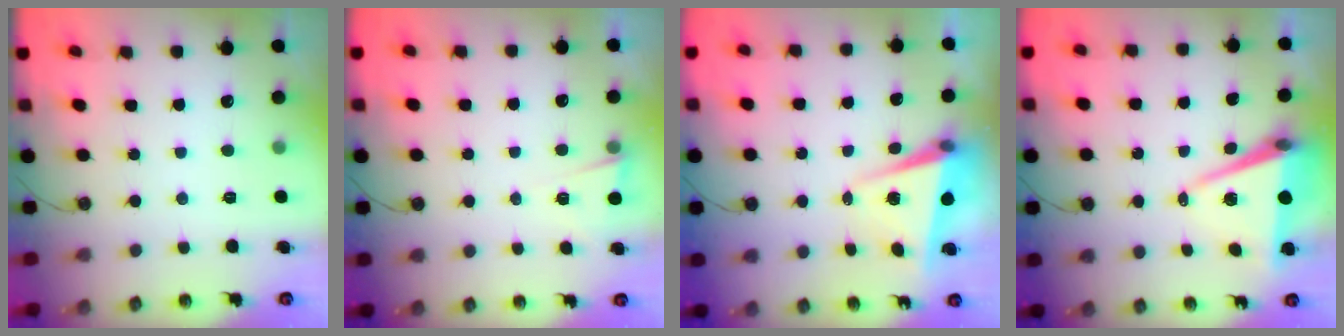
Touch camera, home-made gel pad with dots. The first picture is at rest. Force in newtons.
{"total": 2.8, "press": 2.3, "slide": 1.6}
{"total": 5.3, "press": 5.1, "slide": 1.4}
{"total": 7.9, "press": 6.6, "slide": 4.3}